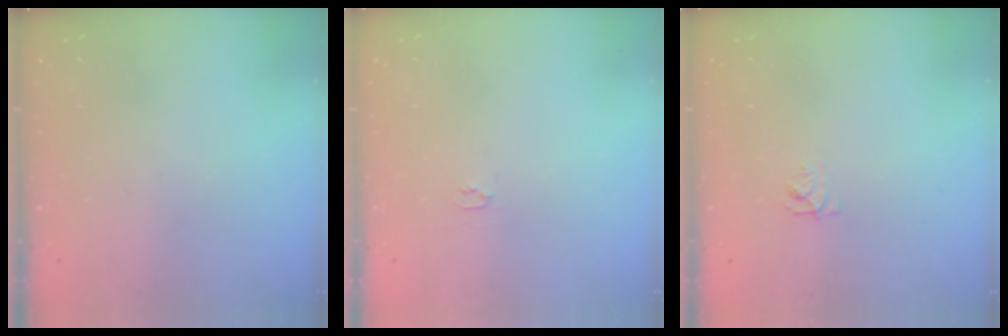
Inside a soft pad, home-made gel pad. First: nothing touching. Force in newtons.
{"total": 2.0, "press": 2.0, "slide": 0.3}
{"total": 4.4, "press": 4.3, "slide": 0.5}